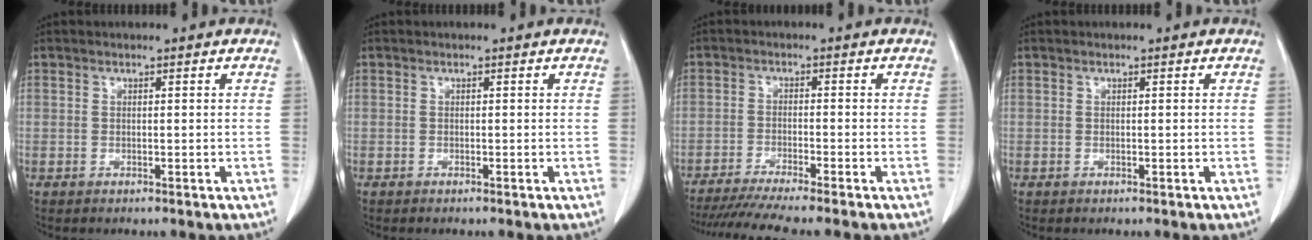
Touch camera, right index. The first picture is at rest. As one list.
[{"total": 0.0}, {"total": 10.5, "force": [-9.1, -1.1, 5.1], "torque": [-0.064, -0.026, -0.145]}, {"total": 0.0}]